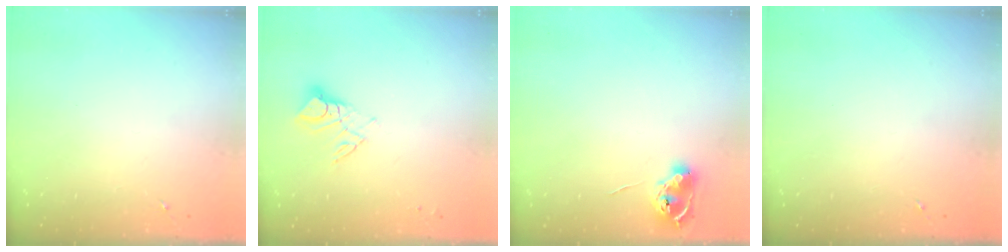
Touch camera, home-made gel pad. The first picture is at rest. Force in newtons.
{"total": 8.8, "press": 8.8, "slide": 0.8}
{"total": 7.7, "press": 7.7, "slide": 0.7}
{"total": 0.0}